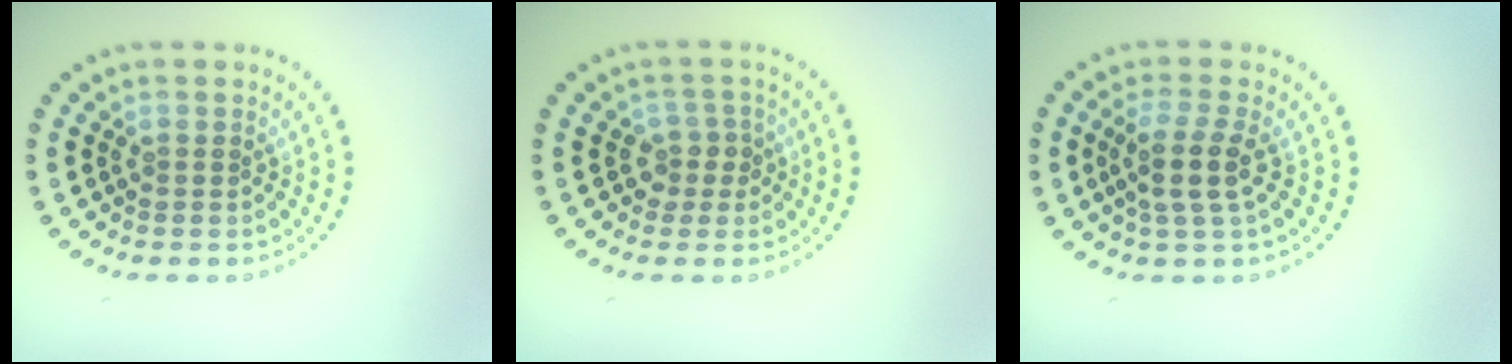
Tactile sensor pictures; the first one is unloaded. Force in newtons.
{"total": 1.9, "press": 1.5, "slide": 1.1}
{"total": 2.7, "press": 2.3, "slide": 1.5}